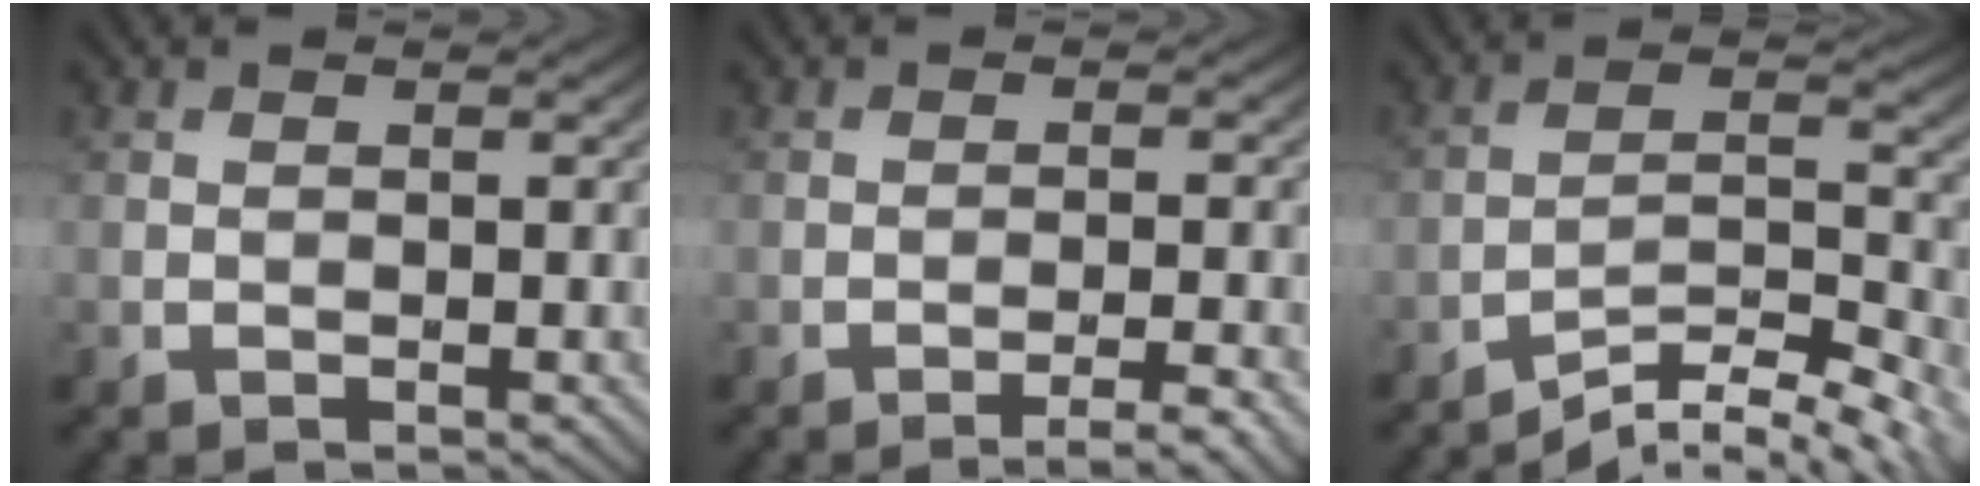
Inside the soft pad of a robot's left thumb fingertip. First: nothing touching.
{"total": 2.9, "force": [-2.1, -0.3, 1.9], "torque": [-0.034, 0.006, -0.034]}
{"total": 7.9, "force": [-6.9, 0.6, 3.9], "torque": [-0.070, 0.006, -0.114]}